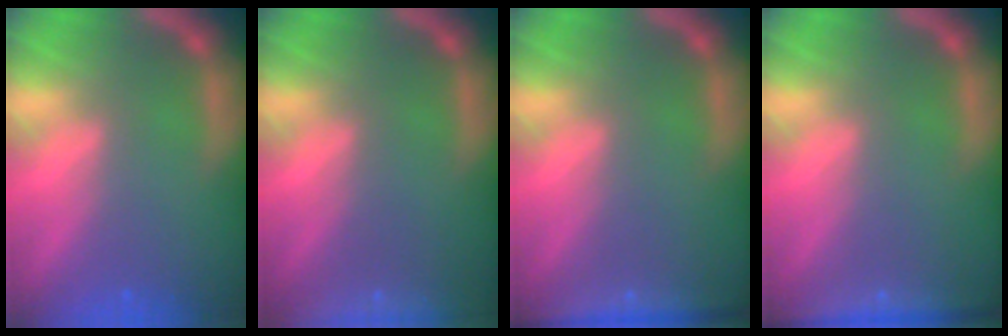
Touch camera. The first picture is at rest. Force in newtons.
{"total": 9.0}
{"total": 4.4}
{"total": 4.4}